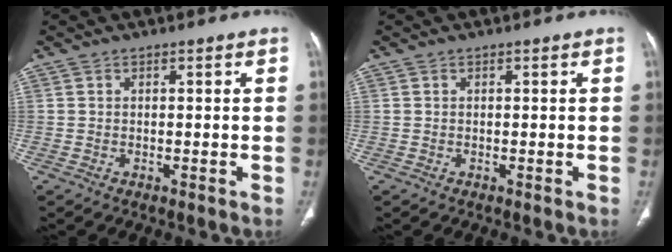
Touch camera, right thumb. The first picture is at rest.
{"total": 0.0}